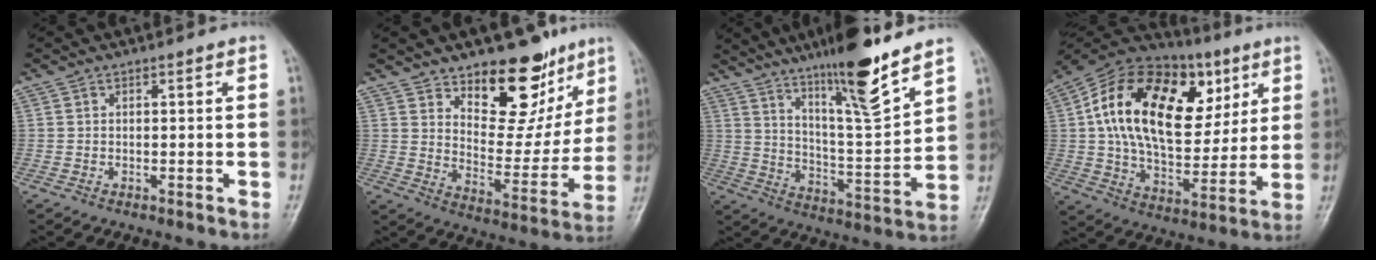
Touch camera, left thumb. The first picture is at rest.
{"total": 17.0, "force": [11.5, 8.7, 8.9], "torque": [-0.056, -0.082, 0.177]}
{"total": 16.3, "force": [11.9, 1.4, 11.1], "torque": [-0.168, -0.076, 0.203]}
{"total": 27.6, "force": [8.0, 16.2, 20.9], "torque": [-0.336, 0.007, 0.127]}